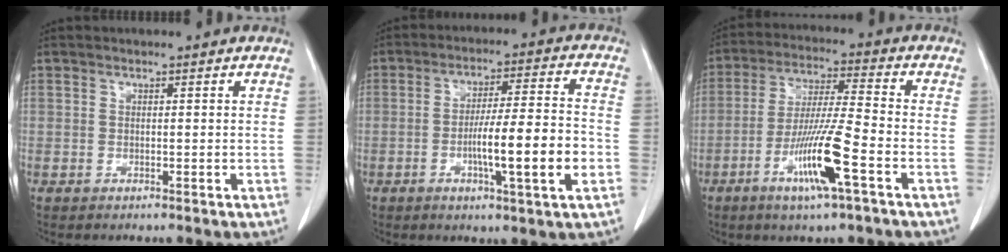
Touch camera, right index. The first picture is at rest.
{"total": 11.9, "force": [-3.2, 0.3, 11.5], "torque": [-0.186, 0.001, -0.054]}
{"total": 11.8, "force": [-5.0, -0.1, 10.7], "torque": [-0.207, -0.014, -0.095]}